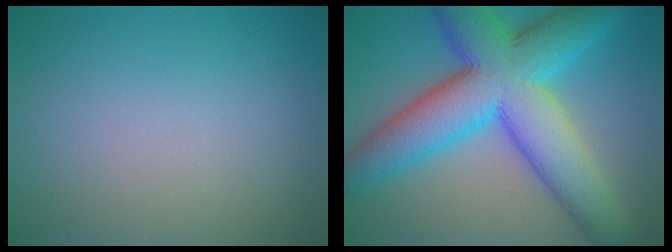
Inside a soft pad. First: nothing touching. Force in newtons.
{"total": 12.7, "press": 12.7, "slide": 0.2}